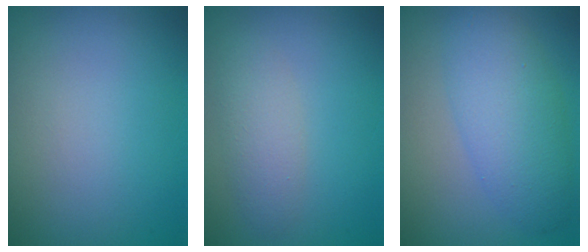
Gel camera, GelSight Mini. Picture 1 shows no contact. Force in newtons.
{"total": 2.2, "press": 2.2, "slide": 0.1}
{"total": 5.0, "press": 5.0, "slide": 0.1}